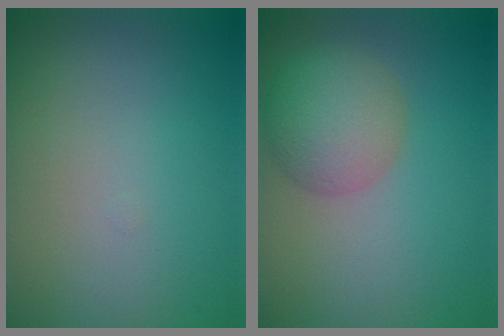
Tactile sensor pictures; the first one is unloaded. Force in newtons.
{"total": 4.4, "press": 4.4, "slide": 0.0}